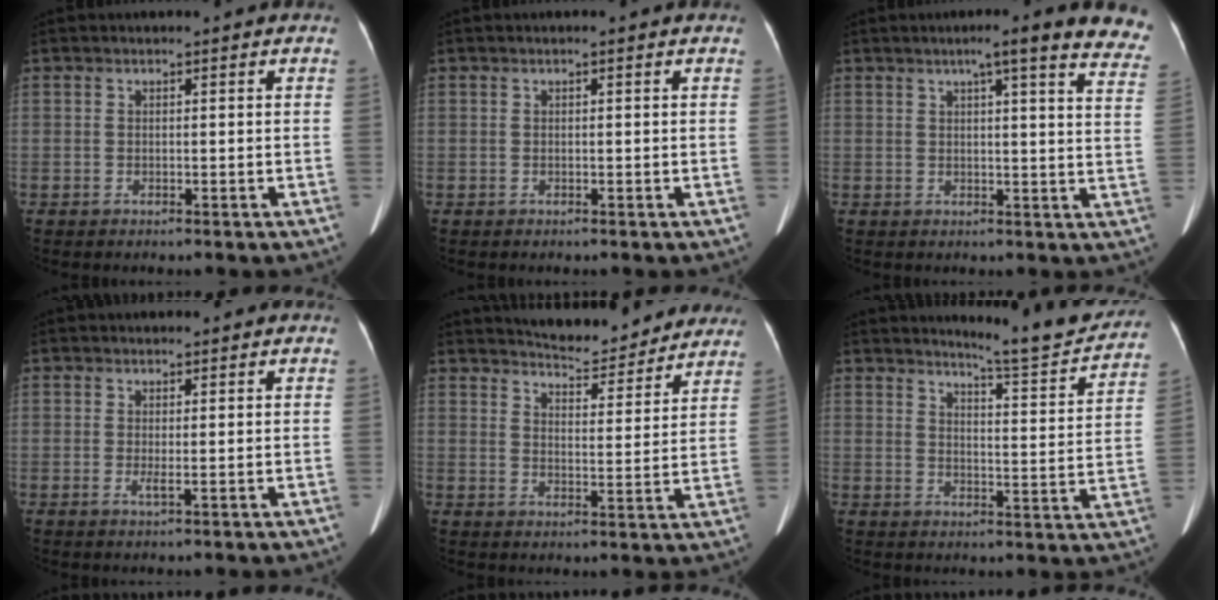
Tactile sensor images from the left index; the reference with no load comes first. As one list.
[{"total": 0.0}, {"total": 16.4, "force": [13.5, 1.3, 9.3], "torque": [-0.102, -0.014, 0.141]}, {"total": 1.4, "force": [0.5, 0.2, 1.3], "torque": [-0.031, 0.004, 0.011]}, {"total": 12.2, "force": [11.7, 2.1, 2.9], "torque": [-0.035, -0.007, 0.150]}, {"total": 11.4, "force": [11.1, -0.2, 2.9], "torque": [-0.039, -0.036, 0.139]}]